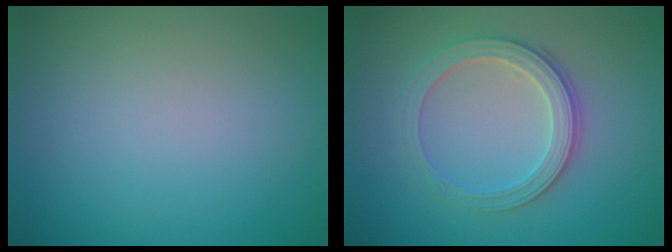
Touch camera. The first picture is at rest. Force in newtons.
{"total": 3.5, "press": 3.2, "slide": 1.5}